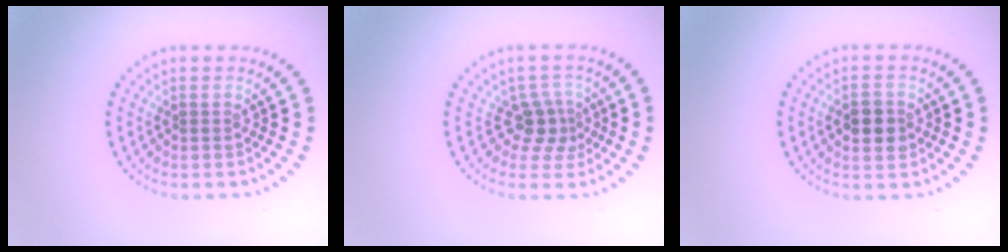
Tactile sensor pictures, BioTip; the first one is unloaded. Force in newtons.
{"total": 2.5, "press": 1.8, "slide": 1.8}
{"total": 2.7, "press": 2.7, "slide": 0.2}